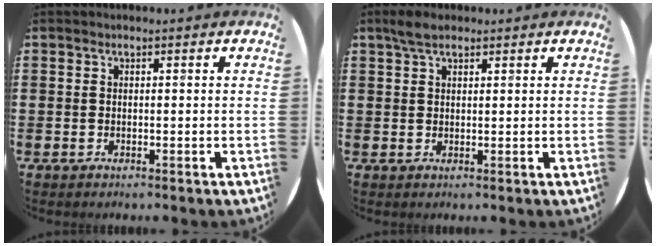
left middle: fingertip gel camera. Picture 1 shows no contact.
{"total": 2.6, "force": [2.0, 1.0, 1.3], "torque": [-0.022, 0.004, 0.035]}